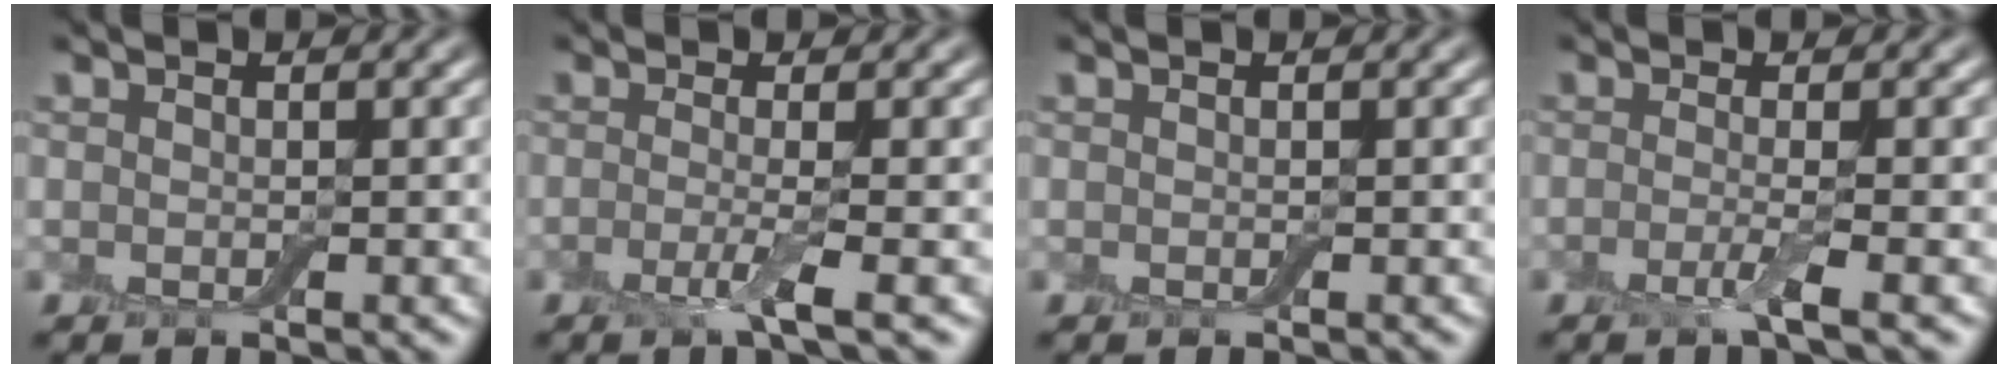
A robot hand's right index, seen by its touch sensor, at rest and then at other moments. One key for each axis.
{"total": 2.6, "fx": -0.8, "fy": 0.4, "fz": 2.4, "tx": -0.046, "ty": -0.007, "tz": -0.022}
{"total": 0.0}
{"total": 2.2, "fx": -0.8, "fy": 0.3, "fz": 2.0, "tx": -0.038, "ty": -0.005, "tz": -0.022}